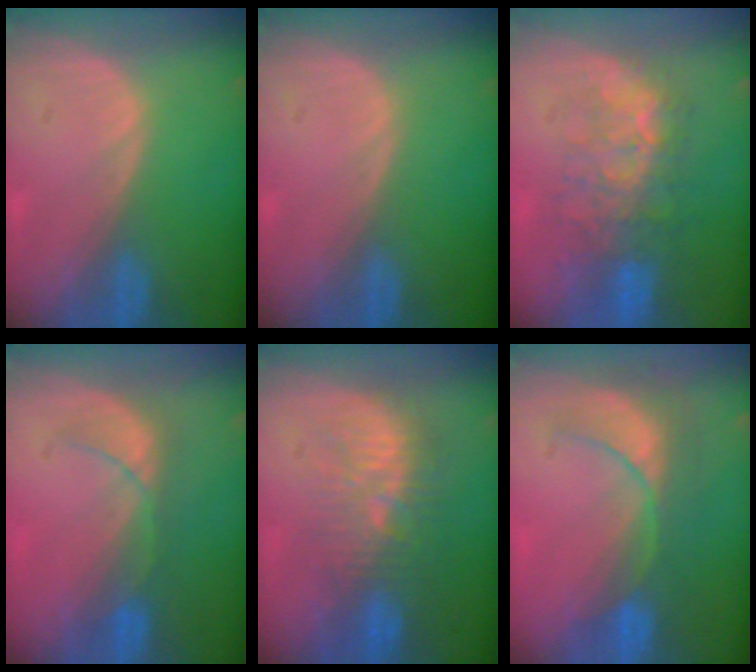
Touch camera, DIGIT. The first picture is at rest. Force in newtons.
{"total": 0.0}
{"total": 8.7, "press": 8.3, "slide": 2.5}
{"total": 4.6, "press": 4.6, "slide": 0.8}
{"total": 9.5, "press": 9.0, "slide": 2.8}
{"total": 8.5, "press": 7.9, "slide": 3.3}